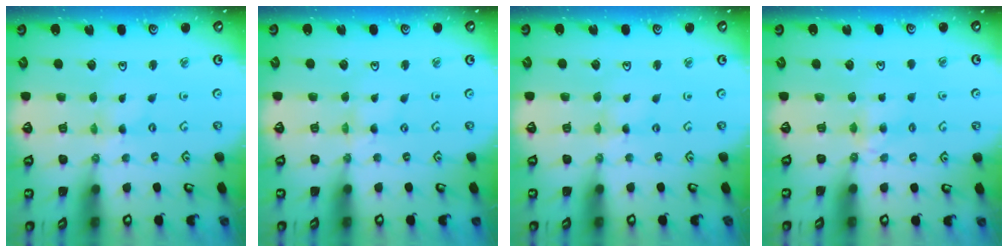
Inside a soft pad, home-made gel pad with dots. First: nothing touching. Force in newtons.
{"total": 0.0}
{"total": 0.0}
{"total": 4.2, "press": 4.1, "slide": 0.6}